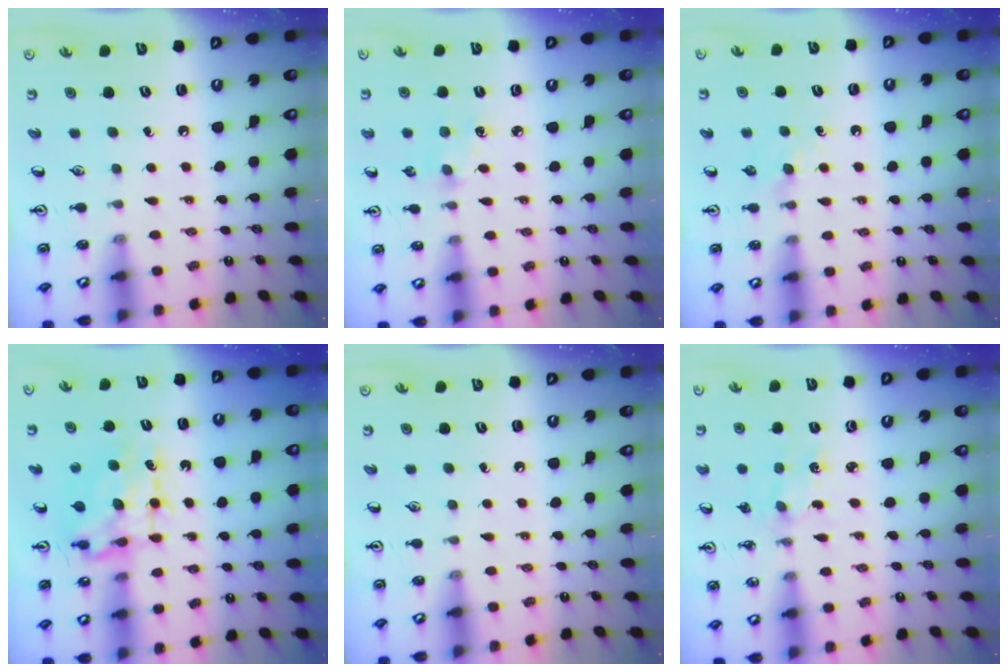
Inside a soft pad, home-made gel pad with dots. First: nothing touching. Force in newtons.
{"total": 5.6, "press": 5.5, "slide": 0.6}
{"total": 3.4, "press": 3.3, "slide": 0.5}
{"total": 8.3, "press": 8.2, "slide": 0.8}
{"total": 0.0}
{"total": 1.9, "press": 1.9, "slide": 0.3}